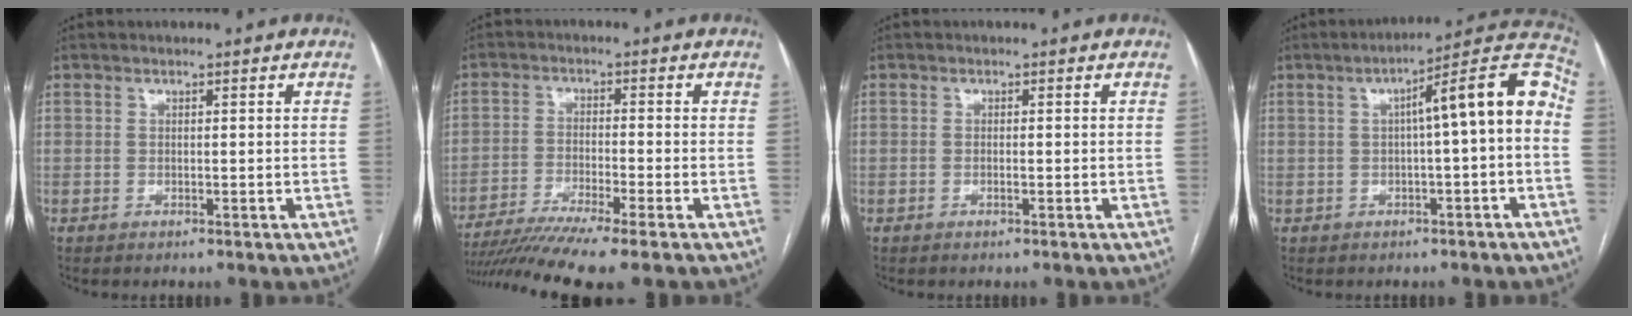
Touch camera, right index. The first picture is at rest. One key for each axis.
{"total": 10.8, "fx": -8.8, "fy": -1.4, "fz": 6.1, "tx": -0.088, "ty": -0.026, "tz": -0.142}
{"total": 0.5, "fx": -0.2, "fy": 0.0, "fz": 0.5, "tx": -0.010, "ty": 0.000, "tz": -0.003}
{"total": 11.3, "fx": 0.5, "fy": 1.0, "fz": 11.3, "tx": -0.154, "ty": 0.042, "tz": 0.003}